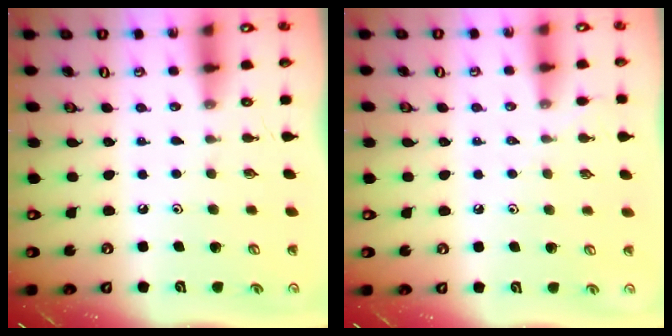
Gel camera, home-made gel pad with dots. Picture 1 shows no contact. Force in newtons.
{"total": 1.8, "press": 1.7, "slide": 0.4}